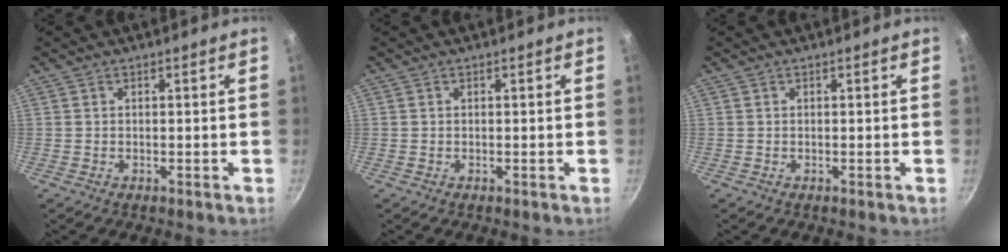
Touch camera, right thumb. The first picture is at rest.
{"total": 0.0}
{"total": 0.0}